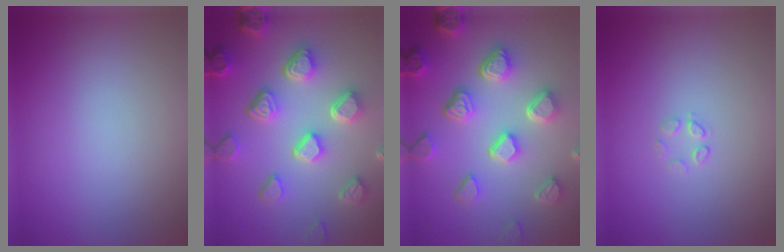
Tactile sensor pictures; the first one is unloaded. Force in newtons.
{"total": 6.8, "press": 5.4, "slide": 4.2}
{"total": 6.8, "press": 5.4, "slide": 4.2}
{"total": 1.0, "press": 1.0, "slide": 0.1}